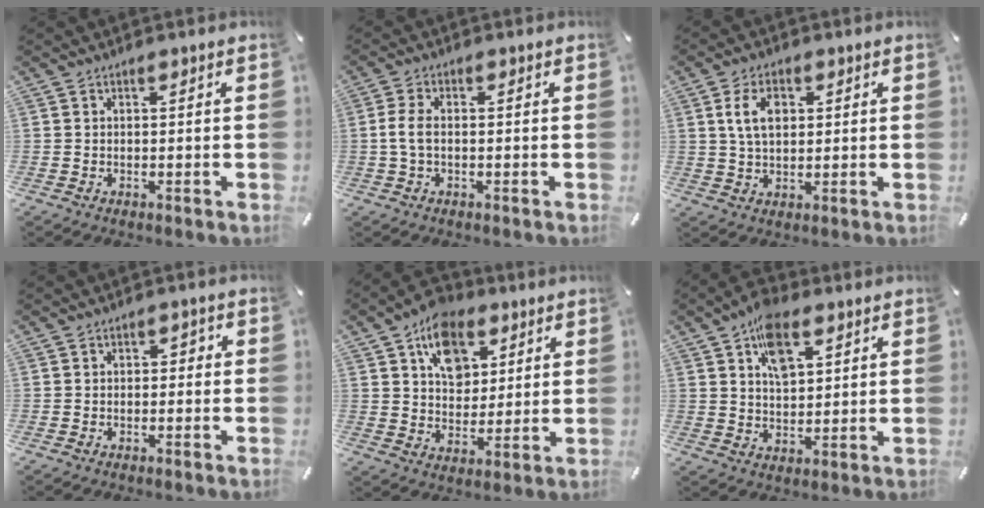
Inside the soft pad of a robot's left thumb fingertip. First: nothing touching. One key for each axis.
{"total": 4.0, "fx": -0.4, "fy": 1.8, "fz": 3.6, "tx": -0.085, "ty": -0.003, "tz": -0.013}
{"total": 7.0, "fx": 2.0, "fy": 4.5, "fz": 5.0, "tx": -0.097, "ty": 0.003, "tz": 0.030}
{"total": 1.5, "fx": -0.9, "fy": 0.9, "fz": 0.7, "tx": -0.015, "ty": 0.009, "tz": -0.021}
{"total": 12.1, "fx": 6.0, "fy": 9.0, "fz": 5.3, "tx": -0.078, "ty": -0.028, "tz": 0.110}
{"total": 9.7, "fx": 4.9, "fy": 5.6, "fz": 6.2, "tx": -0.095, "ty": -0.016, "tz": 0.086}